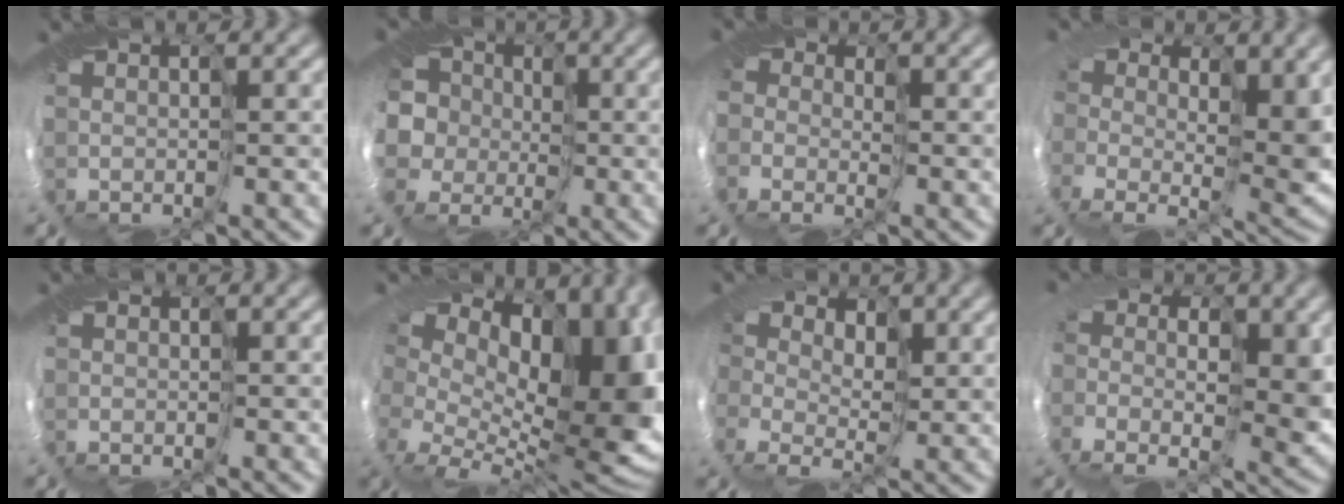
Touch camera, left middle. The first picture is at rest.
{"total": 6.4, "force": [-1.1, 5.9, 2.2], "torque": [-0.048, 0.013, -0.068]}
{"total": 3.7, "force": [-0.8, 3.4, 1.1], "torque": [-0.009, -0.015, -0.032]}
{"total": 6.1, "force": [1.2, 3.9, 4.6], "torque": [-0.070, -0.043, 0.023]}
{"total": 0.5, "force": [-0.3, 0.3, -0.3], "torque": [0.013, -0.002, -0.005]}
{"total": 14.9, "force": [4.9, 9.0, 10.8], "torque": [-0.118, 0.023, 0.092]}
{"total": 1.3, "force": [0.3, 1.2, 0.3], "torque": [0.011, -0.021, -0.015]}
{"total": 7.2, "force": [-0.6, 4.5, 5.6], "torque": [-0.055, -0.023, -0.016]}